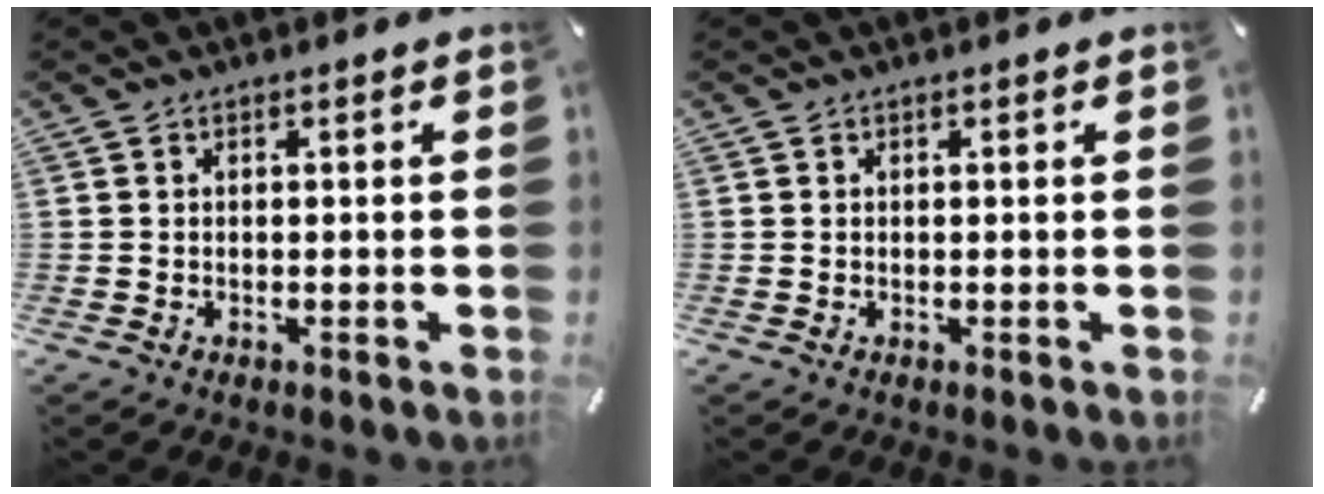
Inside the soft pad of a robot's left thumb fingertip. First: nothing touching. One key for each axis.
{"total": 0.0}